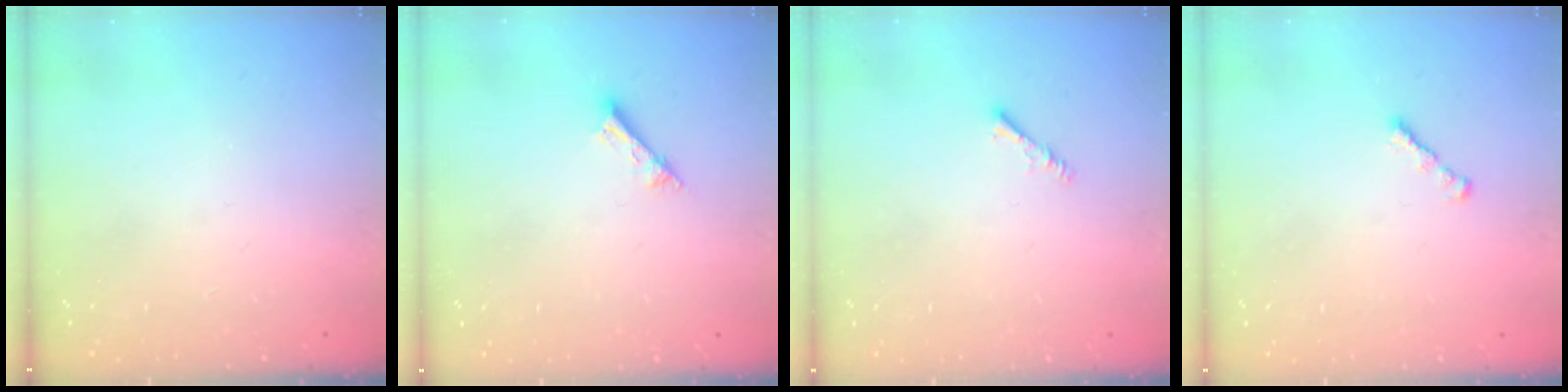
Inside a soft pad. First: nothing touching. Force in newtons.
{"total": 2.6, "press": 2.6, "slide": 0.1}
{"total": 1.9, "press": 1.9, "slide": 0.4}
{"total": 1.8, "press": 1.7, "slide": 0.6}